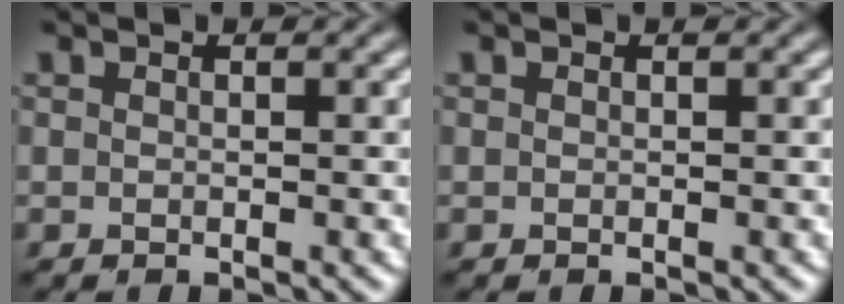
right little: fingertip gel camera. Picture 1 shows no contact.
{"total": 0.0}